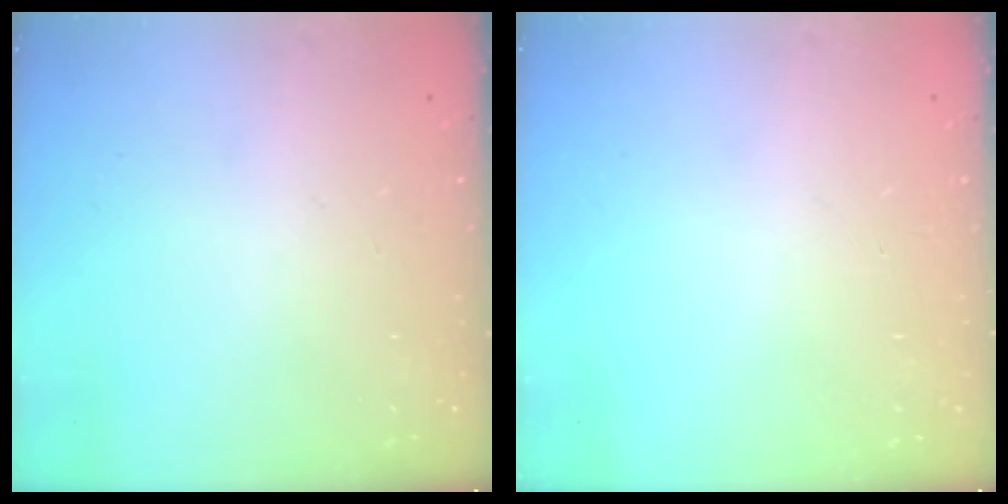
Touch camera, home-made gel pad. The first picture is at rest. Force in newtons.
{"total": 0.0}